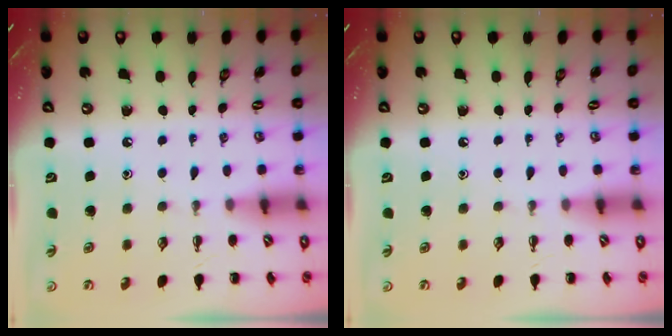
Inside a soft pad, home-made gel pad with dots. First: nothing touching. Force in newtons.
{"total": 0.0}